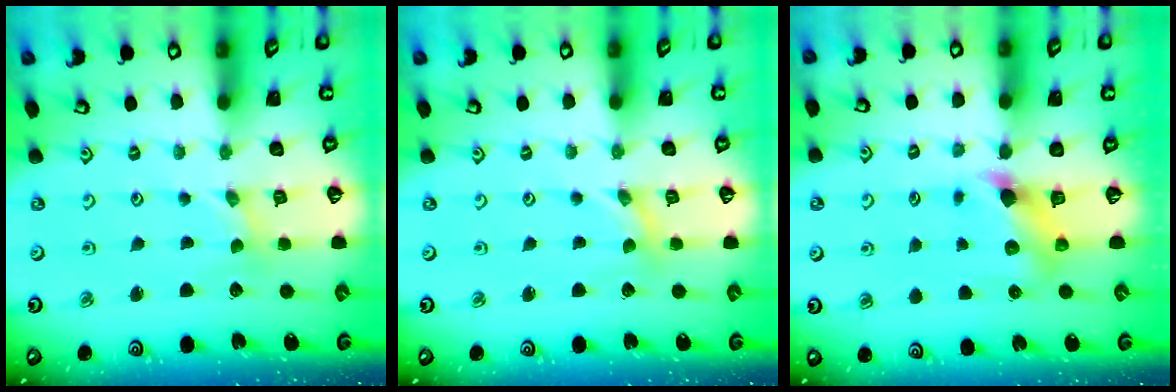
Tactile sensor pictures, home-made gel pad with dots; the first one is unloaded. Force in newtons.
{"total": 0.0}
{"total": 7.1, "press": 7.1, "slide": 0.8}